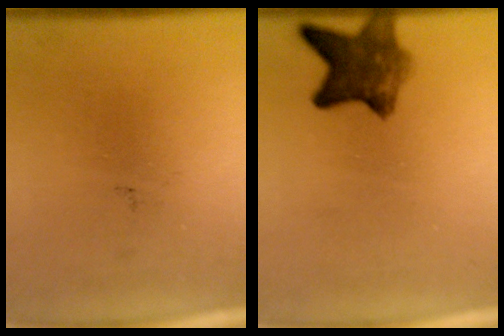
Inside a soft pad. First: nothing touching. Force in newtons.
{"total": 7.0}